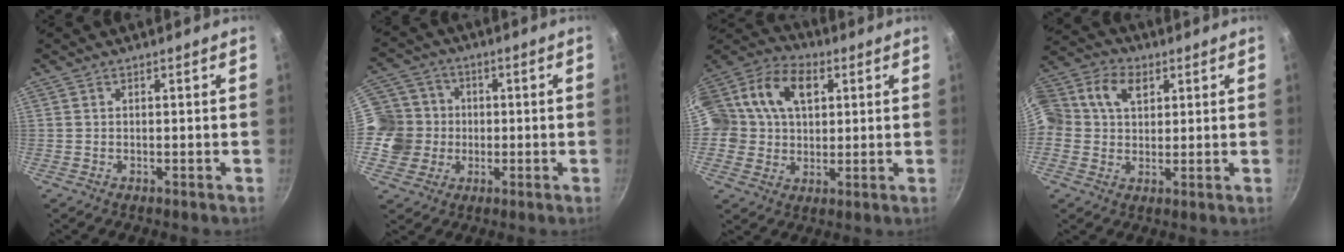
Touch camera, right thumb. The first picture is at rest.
{"total": 10.1, "force": [-0.6, 9.7, 2.5], "torque": [-0.013, 0.022, -0.025]}
{"total": 19.8, "force": [5.1, 15.3, 11.4], "torque": [-0.225, 0.032, 0.075]}
{"total": 15.3, "force": [3.8, 11.9, 8.8], "torque": [-0.189, 0.032, 0.053]}